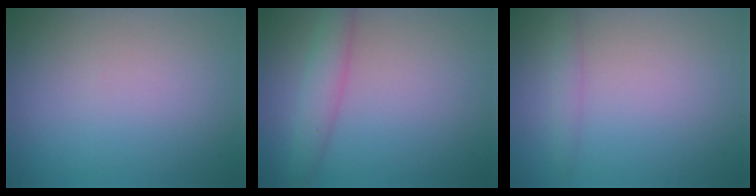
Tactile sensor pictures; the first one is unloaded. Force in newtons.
{"total": 2.7, "press": 2.7, "slide": 0.1}
{"total": 1.1, "press": 1.1, "slide": 0.1}